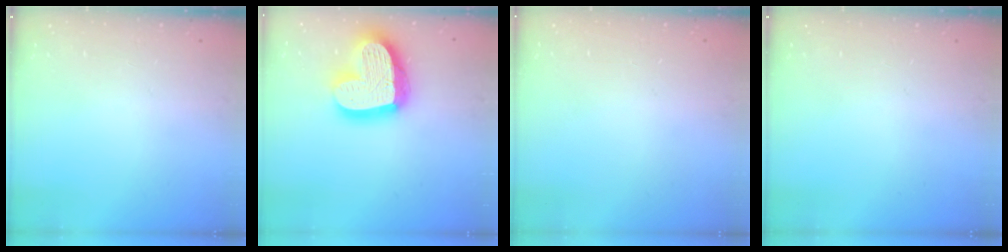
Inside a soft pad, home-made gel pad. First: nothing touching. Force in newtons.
{"total": 24.3, "press": 24.2, "slide": 2.4}
{"total": 0.0}
{"total": 0.0}